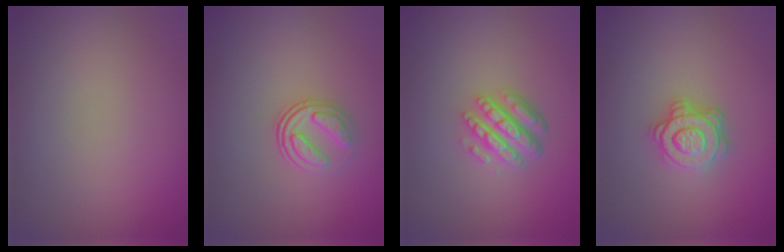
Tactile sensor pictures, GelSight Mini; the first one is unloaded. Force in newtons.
{"total": 2.5, "press": 1.9, "slide": 1.6}
{"total": 4.3, "press": 3.3, "slide": 2.8}
{"total": 3.6, "press": 3.1, "slide": 1.9}